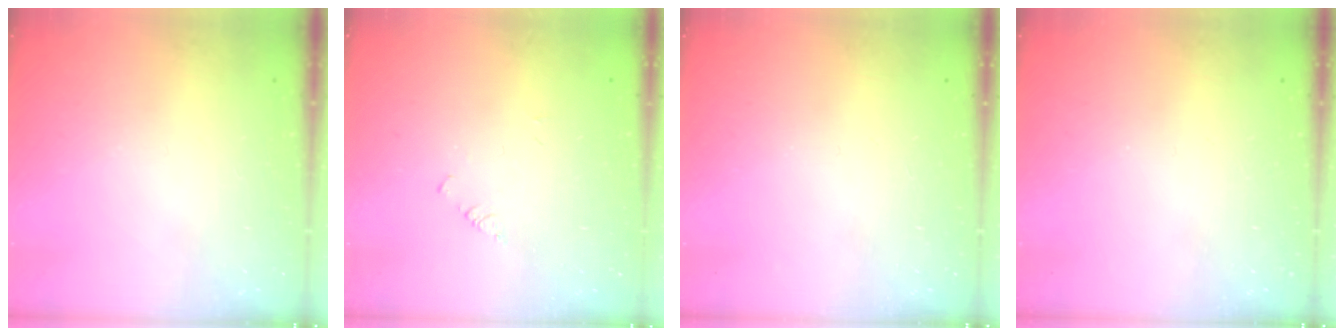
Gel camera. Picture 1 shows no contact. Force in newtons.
{"total": 1.3, "press": 1.3, "slide": 0.2}
{"total": 0.0}
{"total": 0.0}